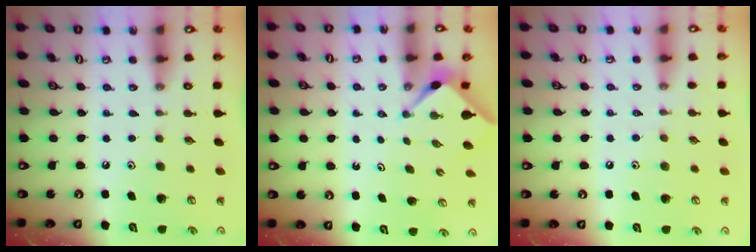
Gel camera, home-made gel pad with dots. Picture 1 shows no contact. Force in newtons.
{"total": 2.8, "press": 2.8, "slide": 0.4}
{"total": 4.1, "press": 4.1, "slide": 0.6}